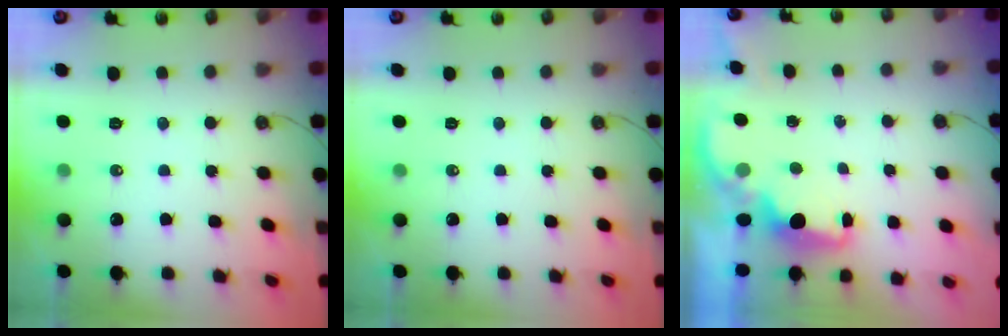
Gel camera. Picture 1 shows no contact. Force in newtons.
{"total": 0.0}
{"total": 2.1, "press": 2.0, "slide": 0.8}